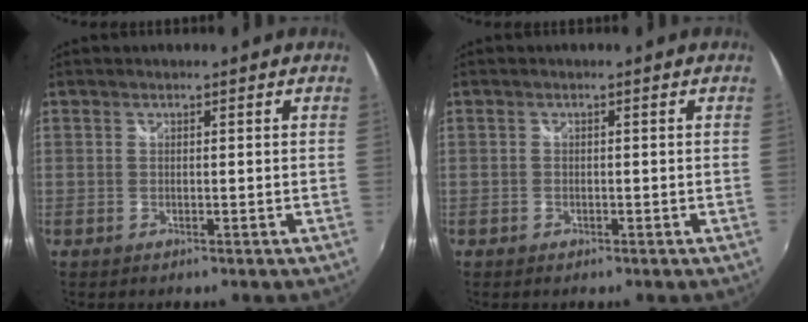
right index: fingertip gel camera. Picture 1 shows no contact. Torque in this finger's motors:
{"motor_torque": [0.03, -0.06, 0.02, 0.00]}